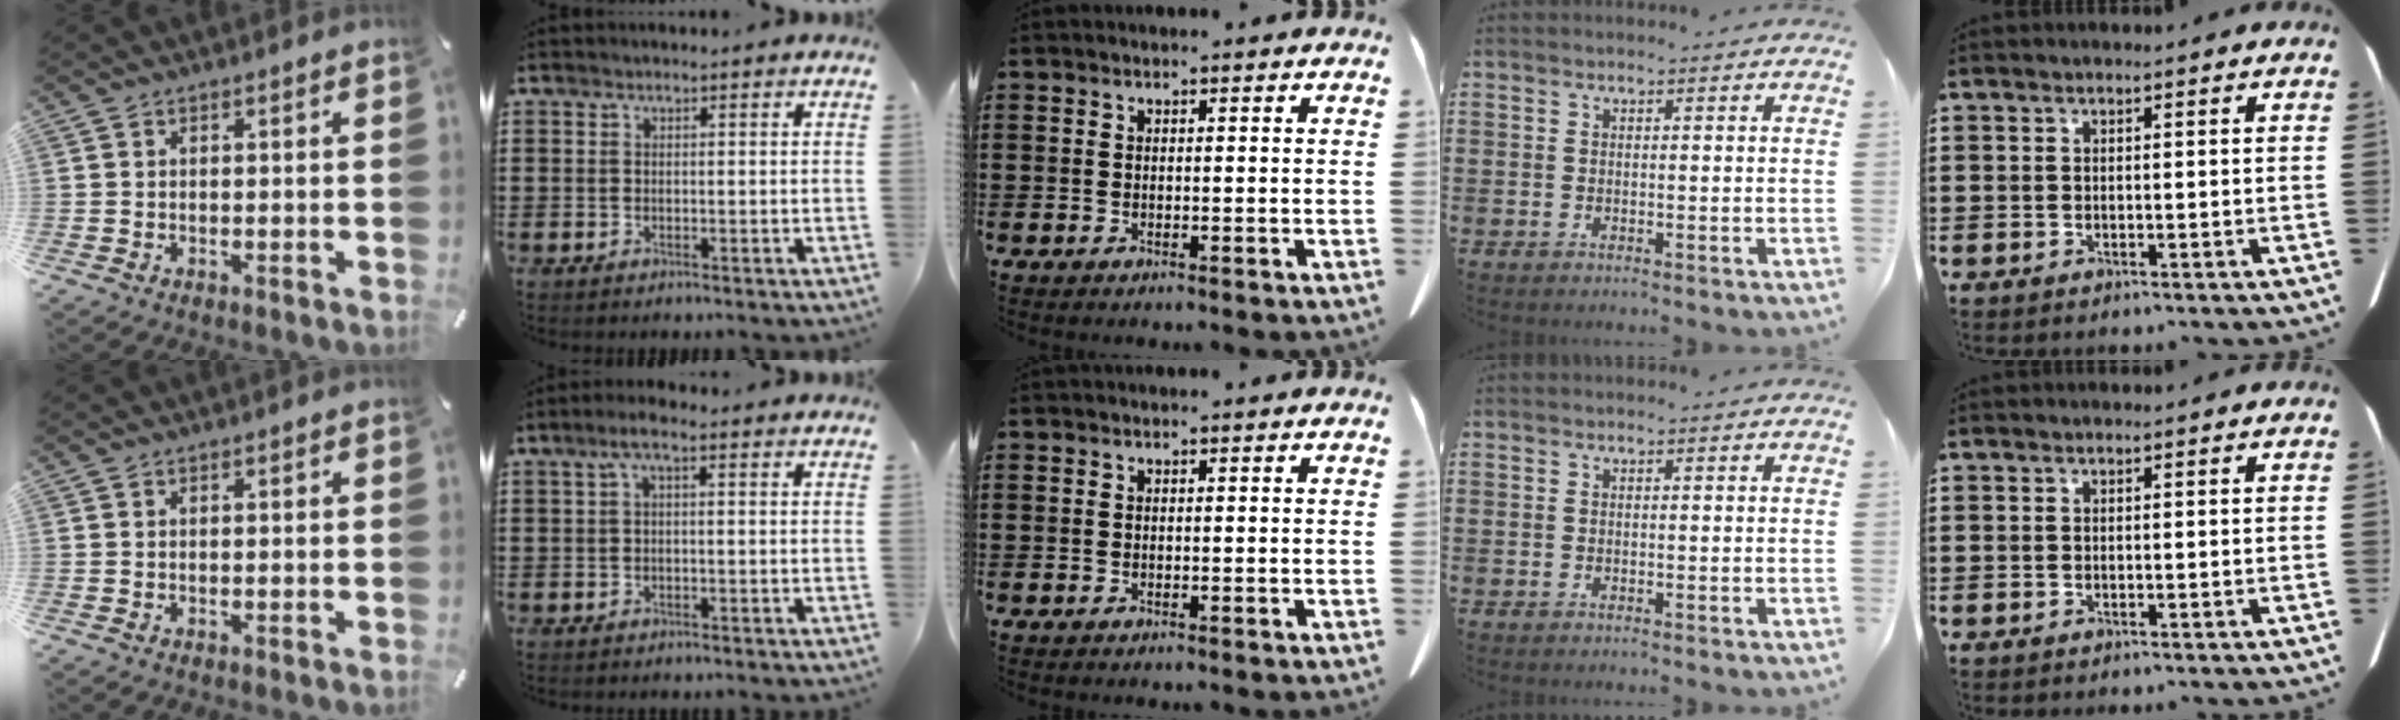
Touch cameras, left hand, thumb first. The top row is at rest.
{"index": {"total": 2.0, "force": [-0.4, 0.3, 1.9], "torque": [-0.035, 0.005, -0.010]}}